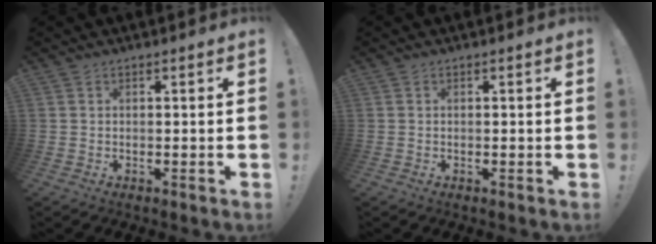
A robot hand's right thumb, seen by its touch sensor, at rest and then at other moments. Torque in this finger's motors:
{"motor_torque": [0.23, 0.05, 0.19, -0.32, 0.00]}